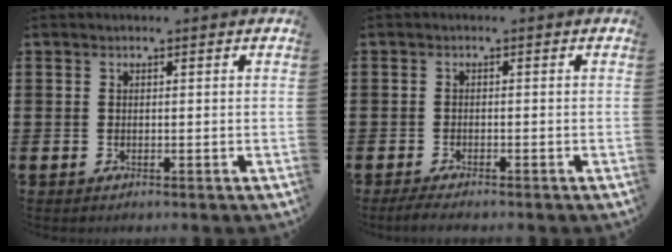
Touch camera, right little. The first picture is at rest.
{"total": 1.4, "force": [-1.1, 0.1, 0.8], "torque": [-0.015, 0.000, -0.021]}